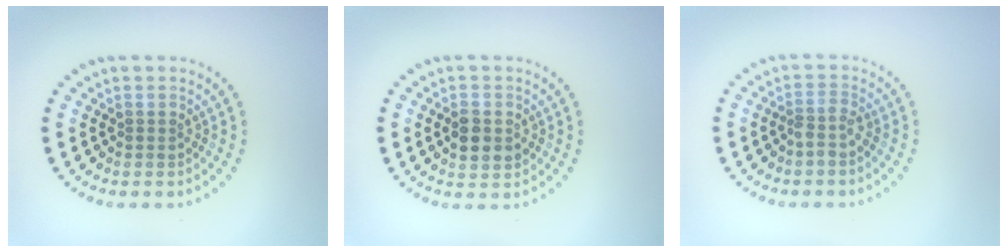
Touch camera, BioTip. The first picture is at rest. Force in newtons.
{"total": 2.9, "press": 2.9, "slide": 0.2}
{"total": 1.3, "press": 1.0, "slide": 0.9}